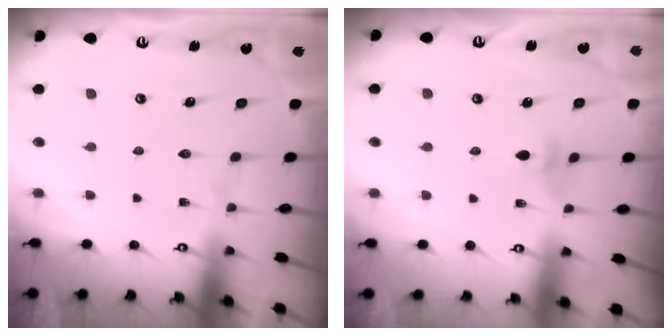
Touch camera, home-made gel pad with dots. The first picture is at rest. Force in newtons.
{"total": 3.9, "press": 3.8, "slide": 0.9}